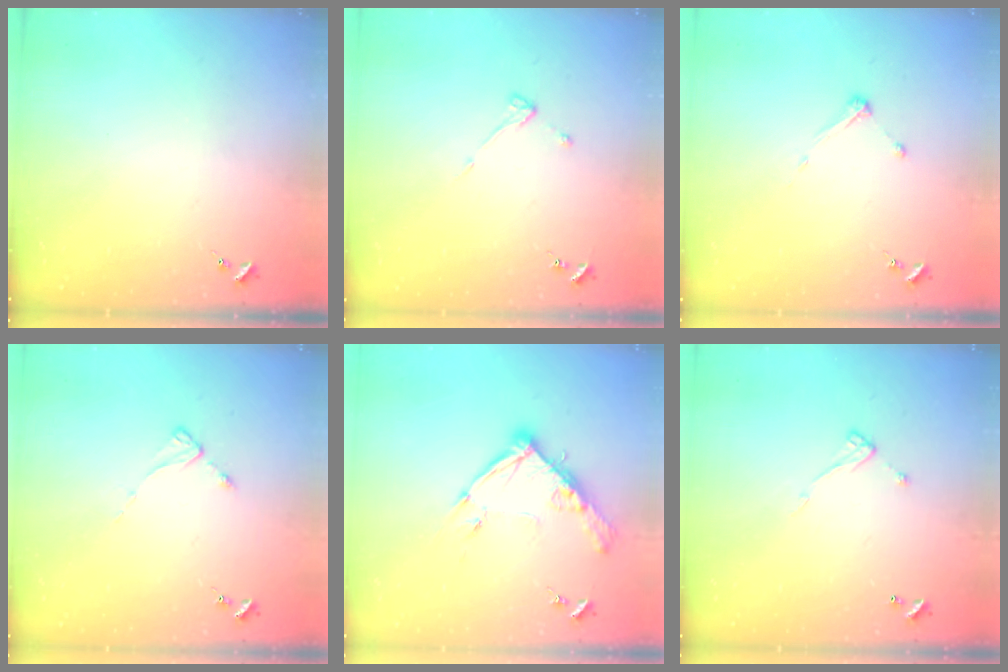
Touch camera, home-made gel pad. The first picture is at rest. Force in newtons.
{"total": 4.3, "press": 4.3, "slide": 0.4}
{"total": 3.2, "press": 3.2, "slide": 0.4}
{"total": 2.1, "press": 2.0, "slide": 0.4}
{"total": 13.3, "press": 13.2, "slide": 1.2}
{"total": 7.3, "press": 7.3, "slide": 0.5}